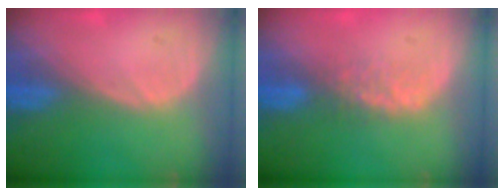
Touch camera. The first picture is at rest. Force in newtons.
{"total": 2.7, "press": 2.7, "slide": 0.6}